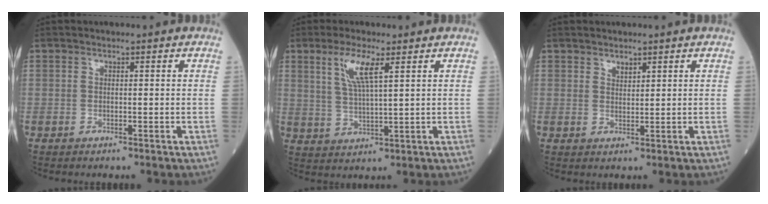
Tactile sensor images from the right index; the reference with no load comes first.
{"total": 6.0, "force": [3.0, 0.6, 5.2], "torque": [-0.111, -0.001, 0.063]}
{"total": 1.4, "force": [1.2, 0.5, 0.6], "torque": [-0.011, -0.001, 0.025]}